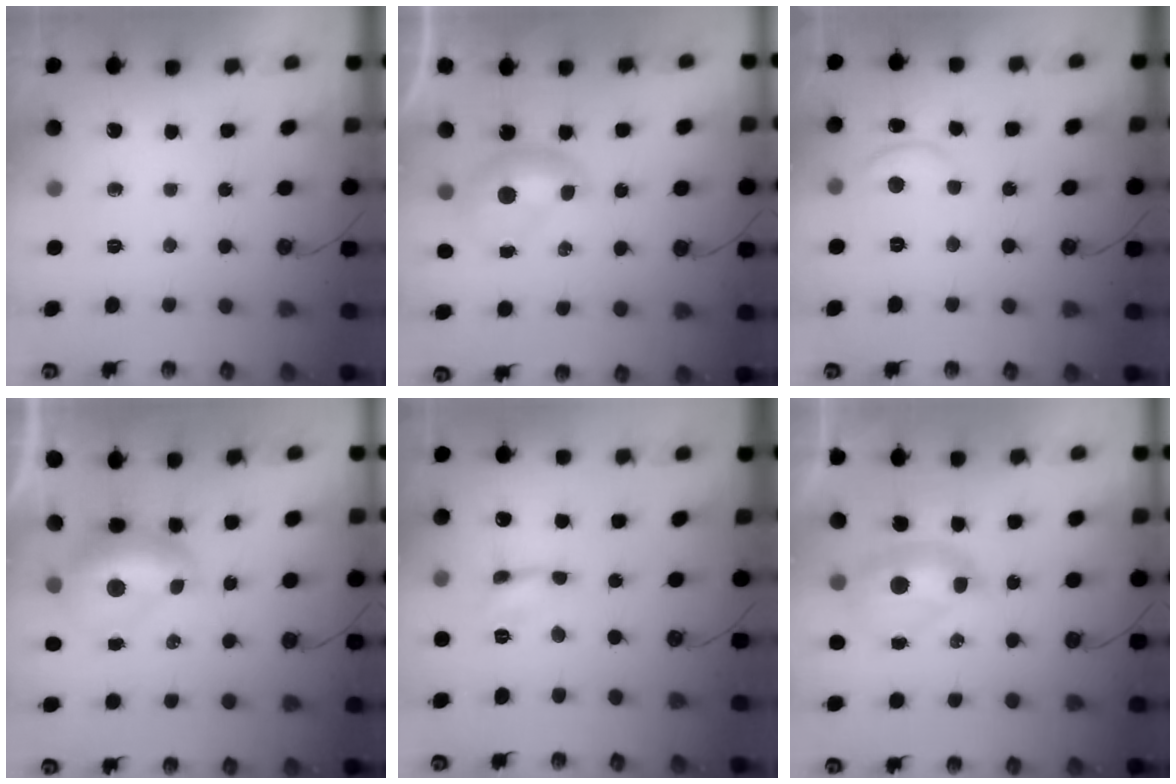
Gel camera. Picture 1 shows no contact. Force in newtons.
{"total": 0.0}
{"total": 1.3, "press": 1.3, "slide": 0.3}
{"total": 2.2, "press": 2.1, "slide": 0.8}
{"total": 1.4, "press": 1.4, "slide": 0.2}
{"total": 2.5, "press": 2.4, "slide": 0.6}